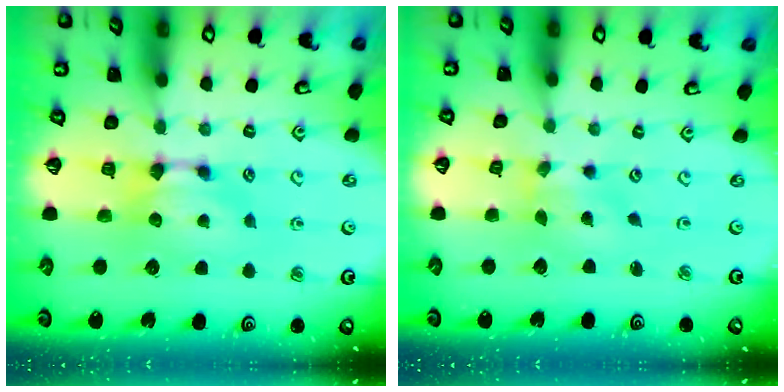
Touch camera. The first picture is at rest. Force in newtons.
{"total": 1.3, "press": 0.7, "slide": 1.1}